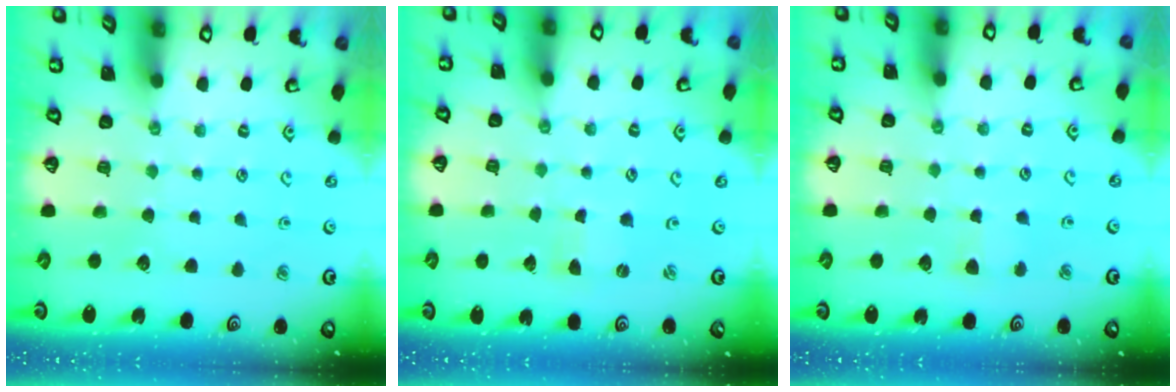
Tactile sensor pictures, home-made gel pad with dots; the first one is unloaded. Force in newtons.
{"total": 0.0}
{"total": 3.8, "press": 3.8, "slide": 0.5}